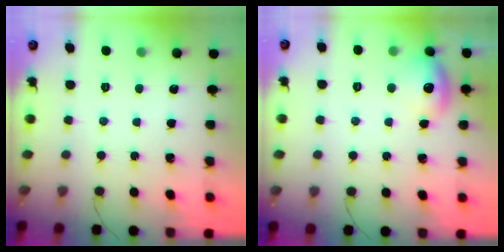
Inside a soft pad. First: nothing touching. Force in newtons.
{"total": 9.5, "press": 9.4, "slide": 1.3}